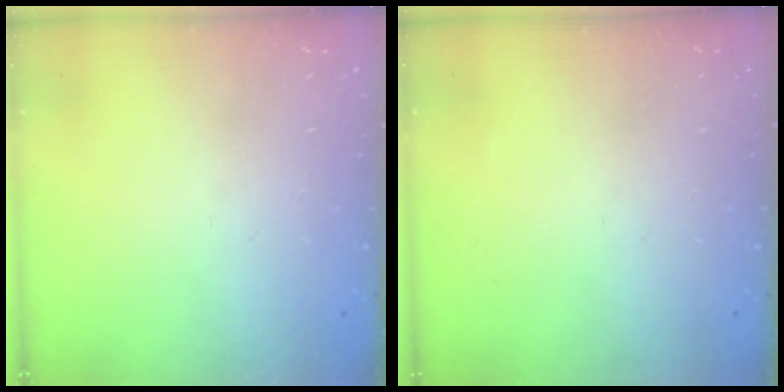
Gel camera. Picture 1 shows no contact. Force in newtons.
{"total": 0.0}